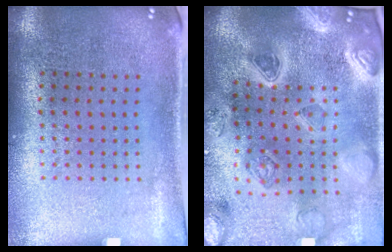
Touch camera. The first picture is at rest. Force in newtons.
{"total": 4.4, "press": 3.9, "slide": 2.0}